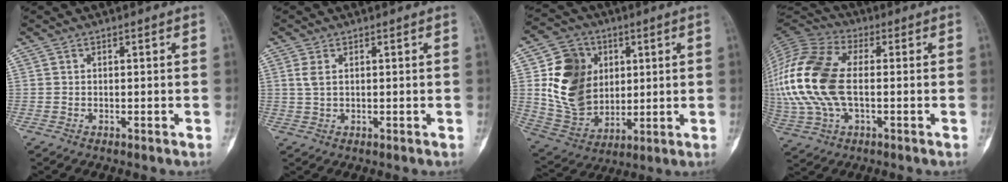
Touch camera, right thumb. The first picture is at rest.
{"total": 2.3, "force": [0.7, 1.2, 1.8], "torque": [-0.043, 0.004, 0.020]}
{"total": 17.1, "force": [3.2, 13.4, 10.1], "torque": [-0.147, -0.009, 0.074]}
{"total": 19.2, "force": [-0.4, 10.4, 16.1], "torque": [-0.369, 0.013, -0.006]}